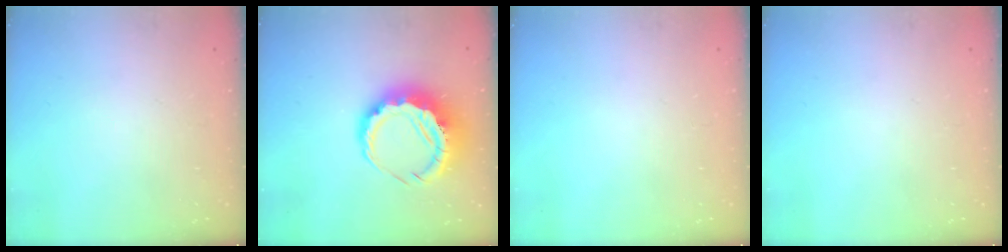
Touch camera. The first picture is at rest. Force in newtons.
{"total": 11.3, "press": 11.0, "slide": 2.2}
{"total": 0.0}
{"total": 0.0}